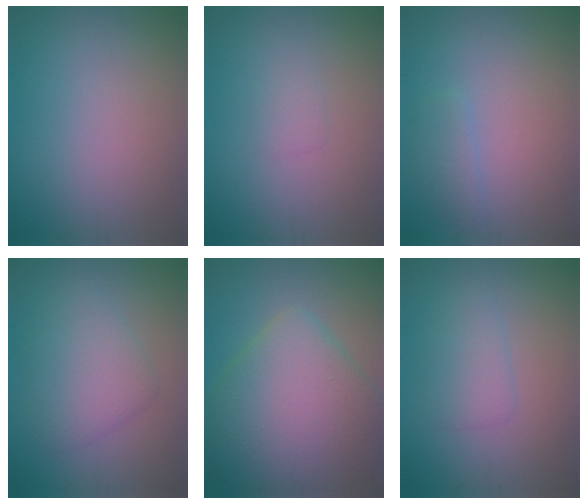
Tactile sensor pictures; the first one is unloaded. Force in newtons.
{"total": 0.9, "press": 0.9, "slide": 0.1}
{"total": 1.6, "press": 1.6, "slide": 0.0}
{"total": 4.2, "press": 4.2, "slide": 0.2}
{"total": 11.1, "press": 11.1, "slide": 0.4}
{"total": 2.3, "press": 2.3, "slide": 0.1}